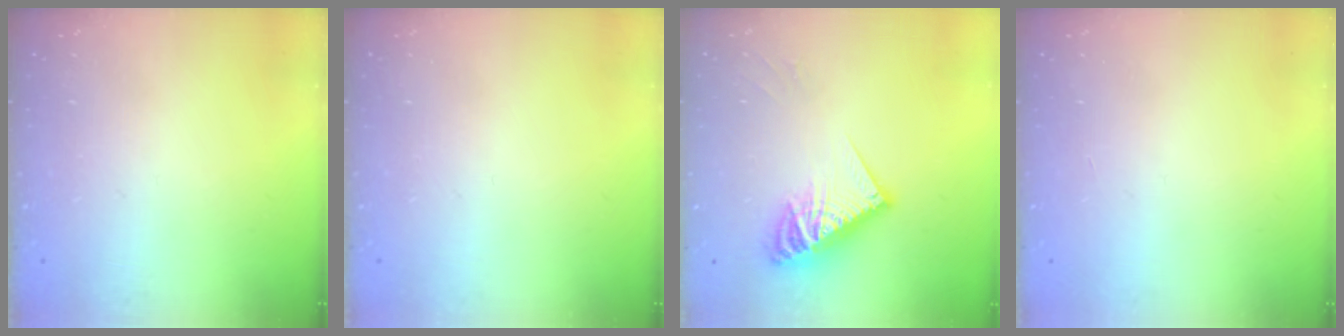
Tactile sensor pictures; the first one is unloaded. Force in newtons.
{"total": 0.0}
{"total": 13.1, "press": 13.0, "slide": 0.9}
{"total": 0.0}